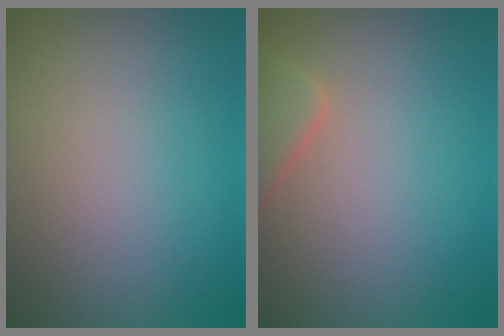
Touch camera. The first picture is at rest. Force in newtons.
{"total": 2.8, "press": 2.8, "slide": 0.2}